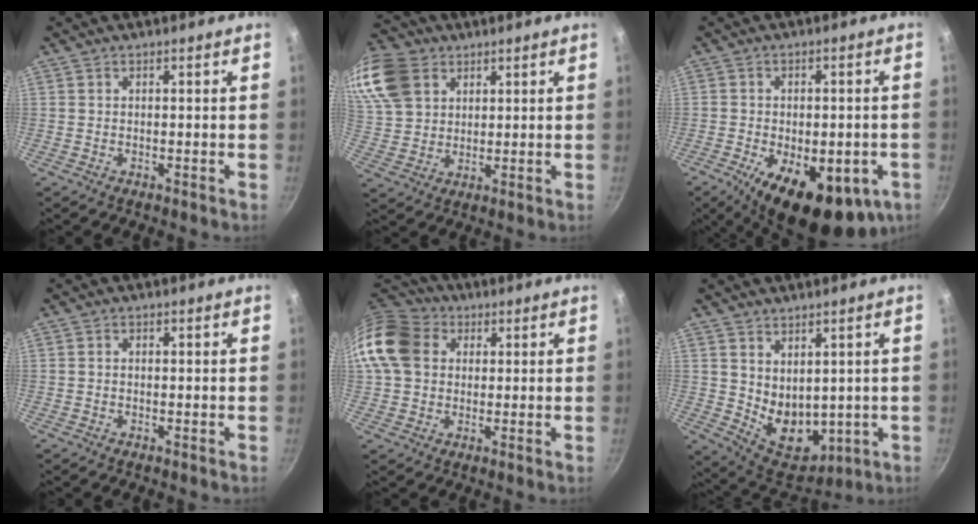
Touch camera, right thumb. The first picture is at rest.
{"total": 16.8, "force": [7.5, 12.5, 8.3], "torque": [-0.182, 0.006, 0.149]}
{"total": 19.2, "force": [-7.1, 9.1, 15.3], "torque": [-0.194, -0.004, -0.090]}
{"total": 0.5, "force": [-0.1, 0.4, 0.3], "torque": [-0.005, 0.005, -0.001]}
{"total": 14.4, "force": [3.0, 11.6, 7.9], "torque": [-0.144, 0.026, 0.041]}
{"total": 10.0, "force": [2.6, 7.0, 6.7], "torque": [-0.077, -0.038, 0.071]}